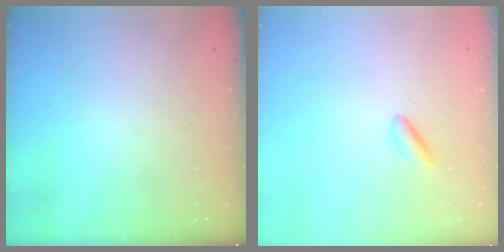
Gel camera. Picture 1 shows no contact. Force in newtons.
{"total": 3.0, "press": 2.9, "slide": 0.6}